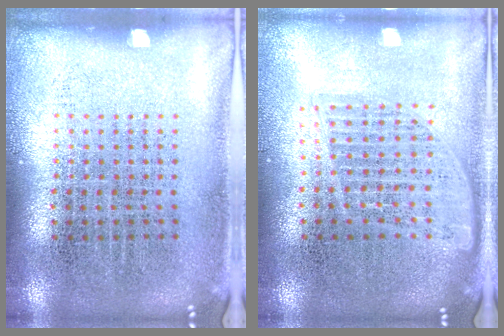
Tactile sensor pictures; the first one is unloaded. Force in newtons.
{"total": 1.6, "press": 1.5, "slide": 0.7}